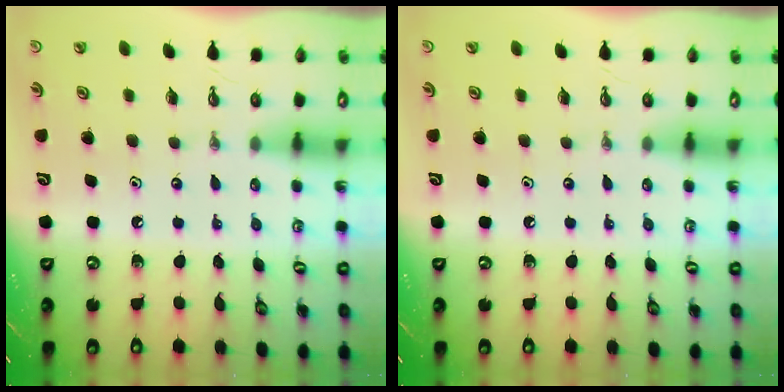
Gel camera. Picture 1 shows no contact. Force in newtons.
{"total": 0.0}